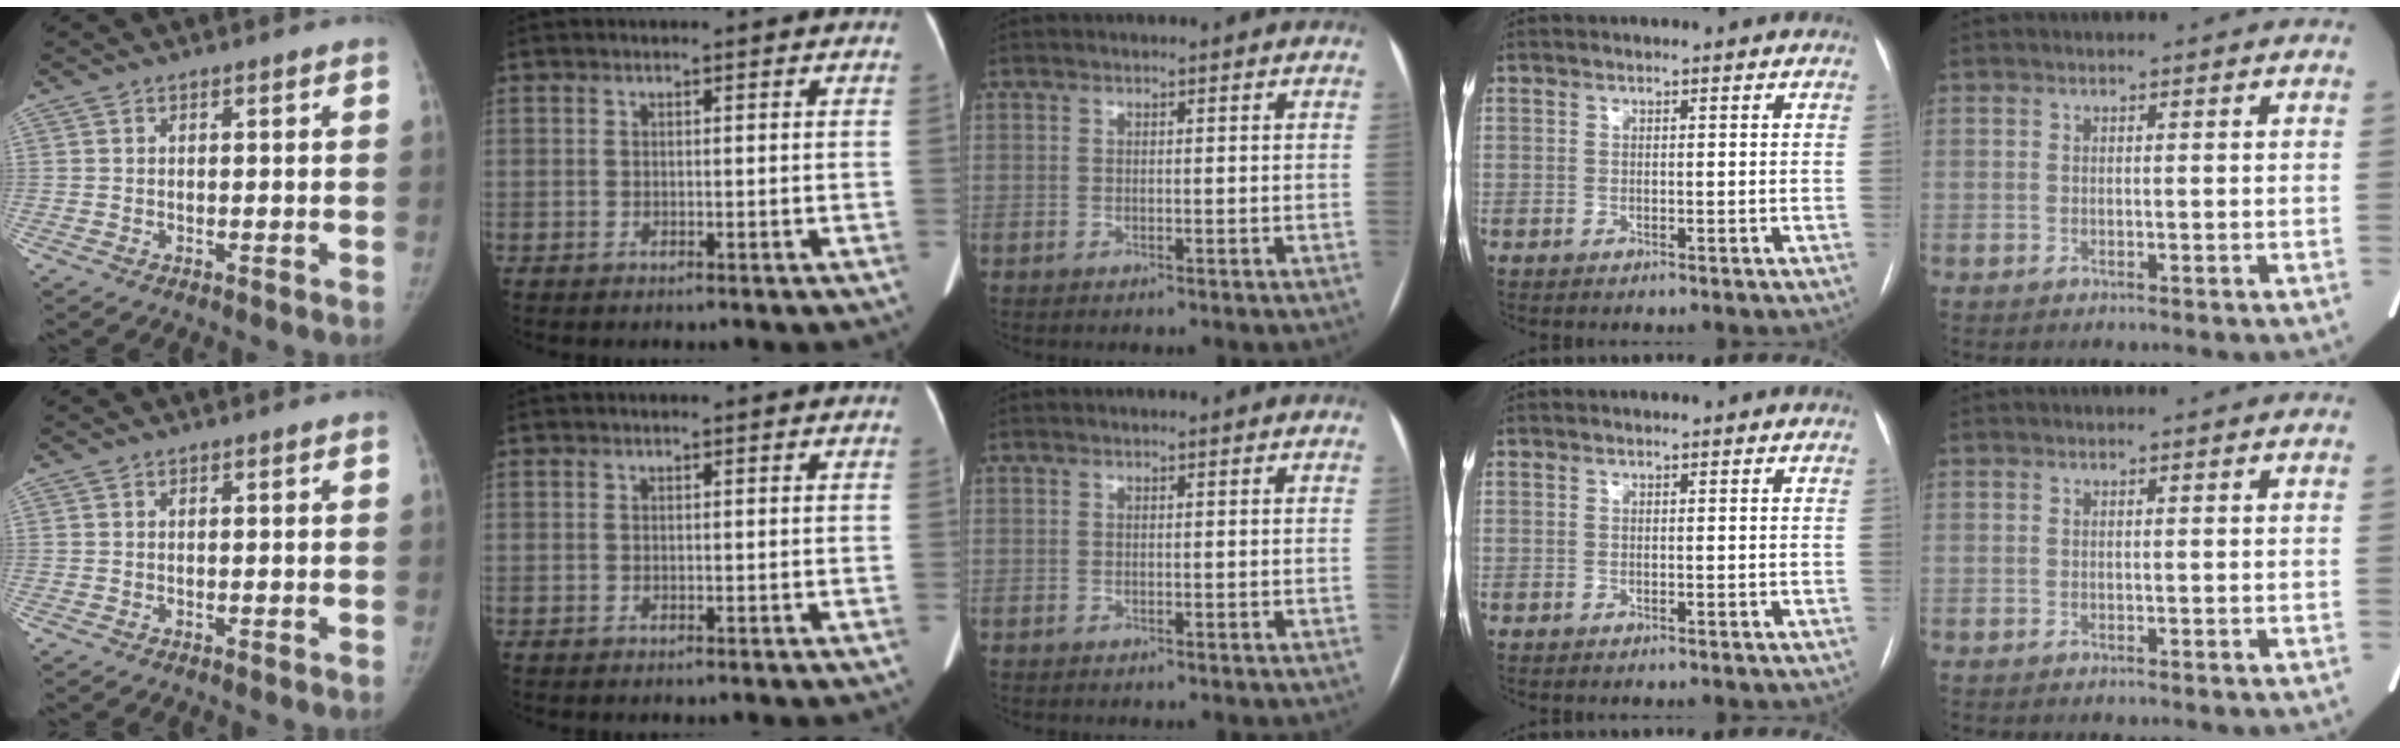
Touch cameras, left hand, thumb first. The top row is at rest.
{}